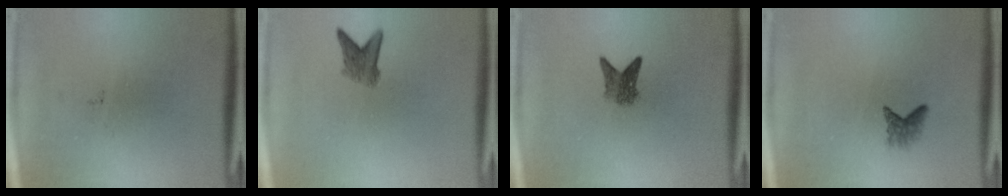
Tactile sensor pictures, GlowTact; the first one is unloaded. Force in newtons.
{"total": 3.0}
{"total": 2.8}
{"total": 1.6}